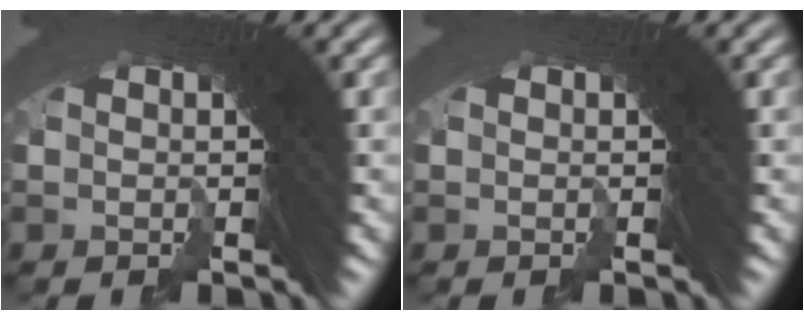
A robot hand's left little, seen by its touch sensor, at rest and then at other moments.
{"total": 0.0}